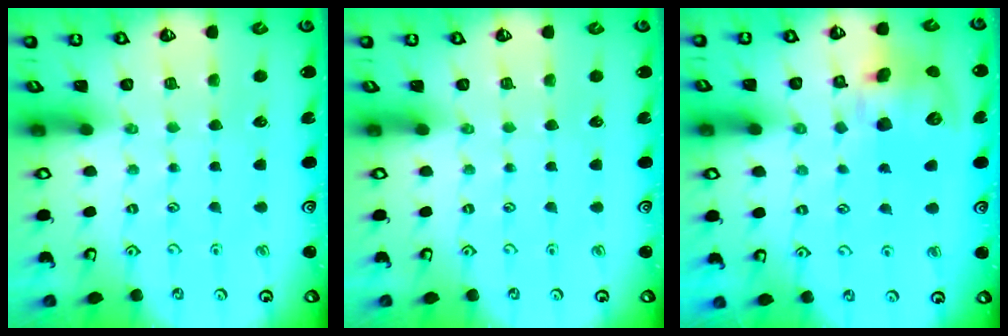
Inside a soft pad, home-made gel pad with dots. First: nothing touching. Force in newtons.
{"total": 0.0}
{"total": 13.2, "press": 13.0, "slide": 2.2}